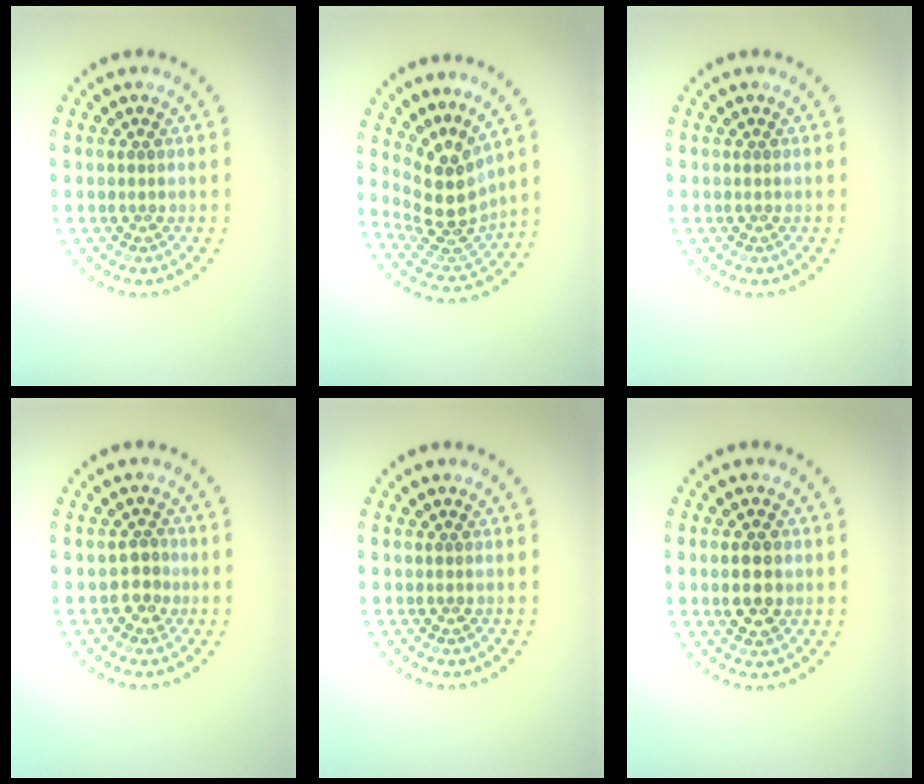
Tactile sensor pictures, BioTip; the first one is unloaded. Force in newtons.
{"total": 4.3, "press": 3.3, "slide": 2.8}
{"total": 0.0}
{"total": 1.8, "press": 1.6, "slide": 0.8}
{"total": 0.0}
{"total": 3.6, "press": 3.6, "slide": 0.3}